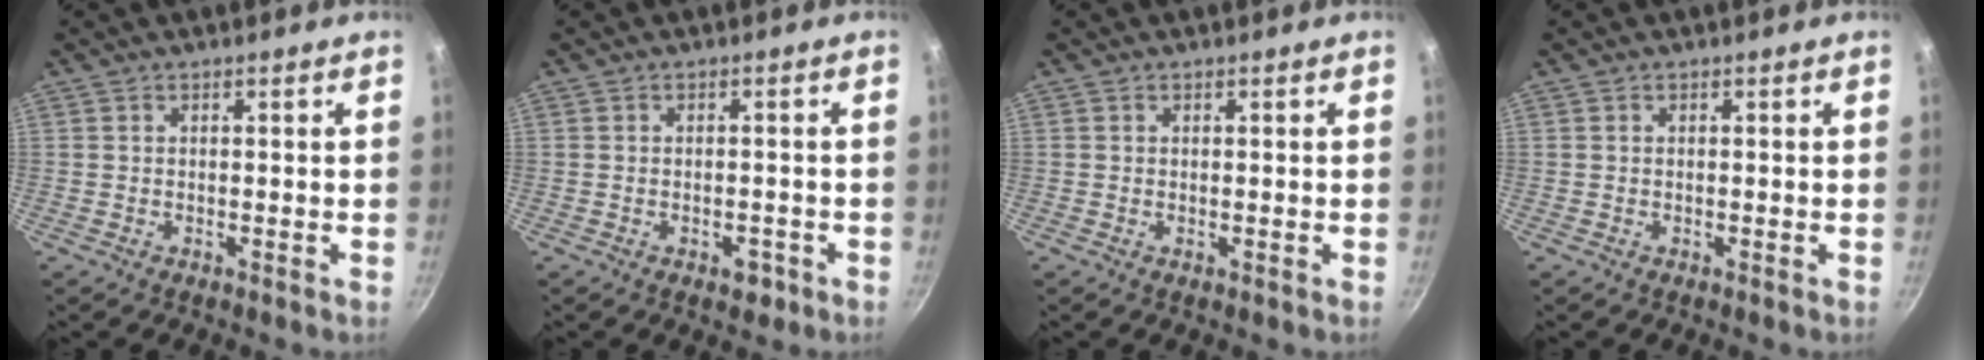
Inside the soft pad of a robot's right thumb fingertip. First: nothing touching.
{"total": 2.8, "force": [-1.5, 1.6, 1.8], "torque": [-0.017, 0.013, -0.013]}
{"total": 0.0}
{"total": 0.0}